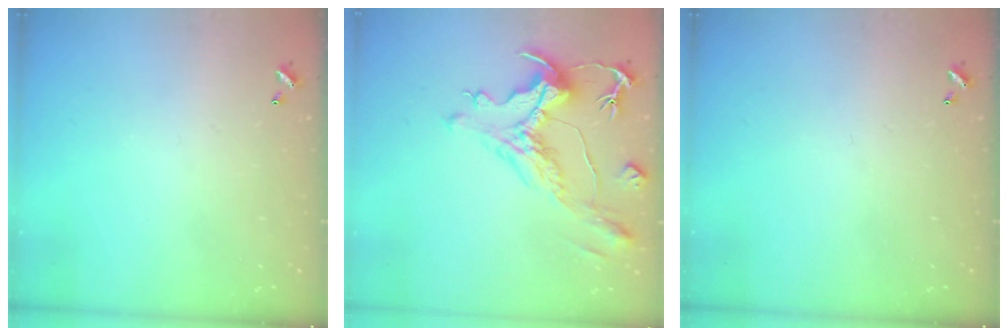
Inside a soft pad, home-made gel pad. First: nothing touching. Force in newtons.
{"total": 1.9, "press": 0.9, "slide": 1.6}
{"total": 0.0}